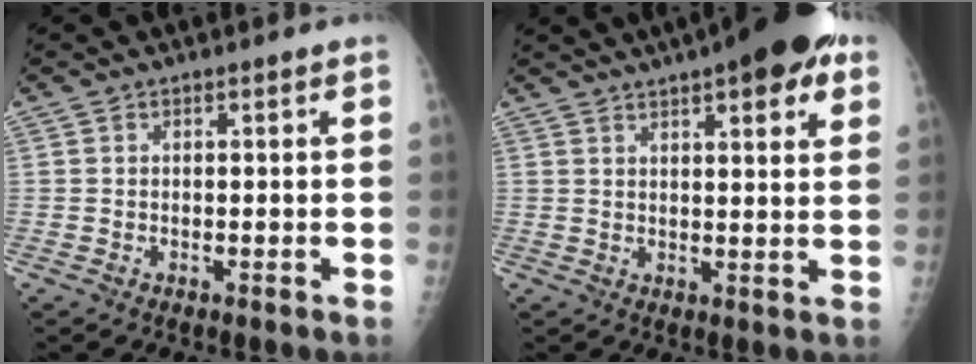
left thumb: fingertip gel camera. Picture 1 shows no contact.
{"total": 14.0, "force": [7.9, 4.1, 10.8], "torque": [-0.122, -0.010, 0.103]}